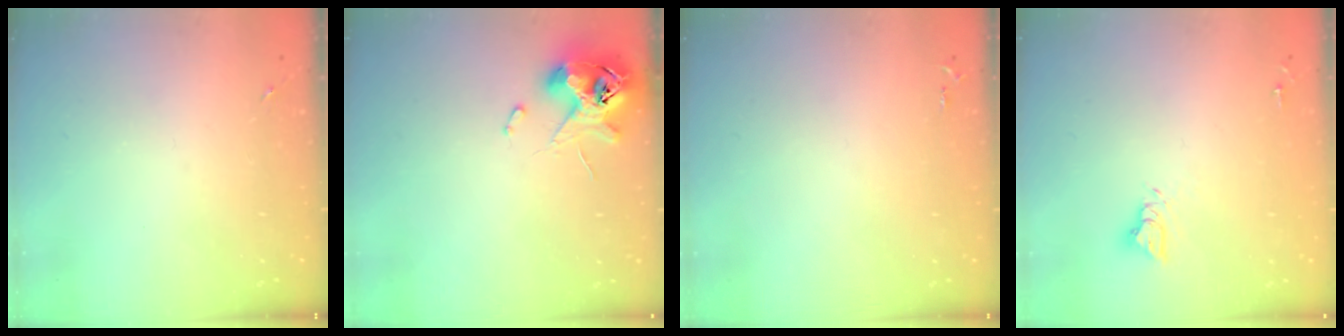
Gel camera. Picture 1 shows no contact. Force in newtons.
{"total": 11.8, "press": 11.6, "slide": 1.9}
{"total": 2.6, "press": 2.6, "slide": 0.3}
{"total": 5.5, "press": 5.5, "slide": 0.5}